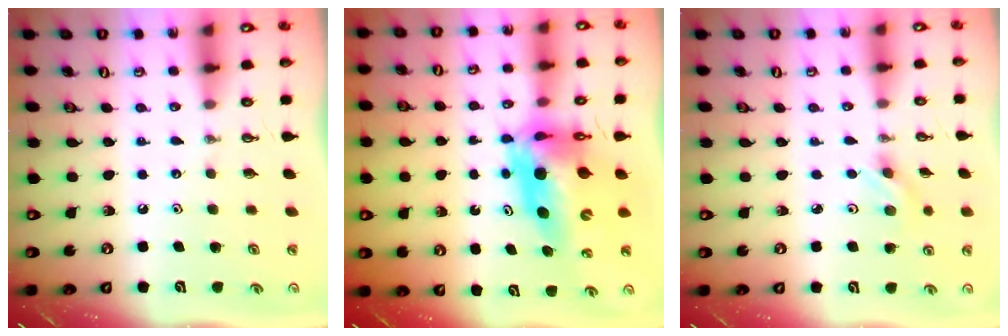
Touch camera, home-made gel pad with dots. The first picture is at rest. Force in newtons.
{"total": 14.1, "press": 14.0, "slide": 1.6}
{"total": 2.9, "press": 2.6, "slide": 1.4}